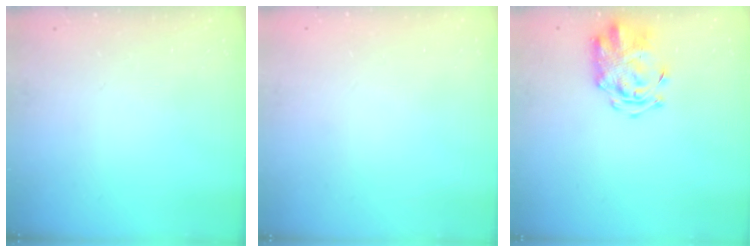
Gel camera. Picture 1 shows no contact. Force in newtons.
{"total": 1.8, "press": 1.8, "slide": 0.2}
{"total": 3.3, "press": 3.2, "slide": 0.8}